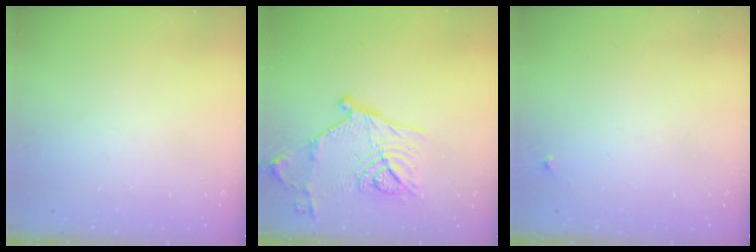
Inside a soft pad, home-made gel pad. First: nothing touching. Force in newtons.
{"total": 17.2, "press": 17.1, "slide": 1.9}
{"total": 4.2, "press": 4.1, "slide": 0.7}